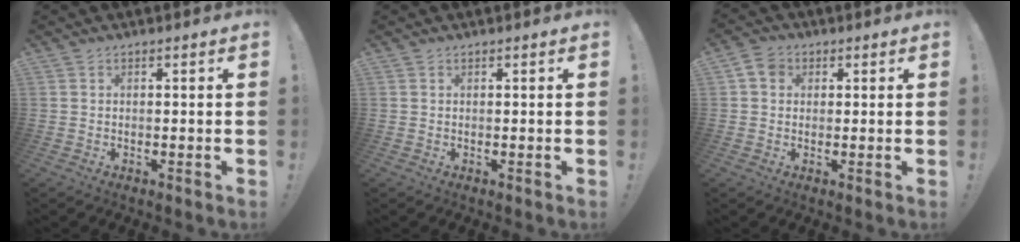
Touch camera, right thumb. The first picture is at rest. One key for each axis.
{"total": 0.0}
{"total": 4.7, "fx": 1.4, "fy": 3.9, "fz": 2.2, "tx": -0.031, "ty": 0.005, "tz": 0.027}